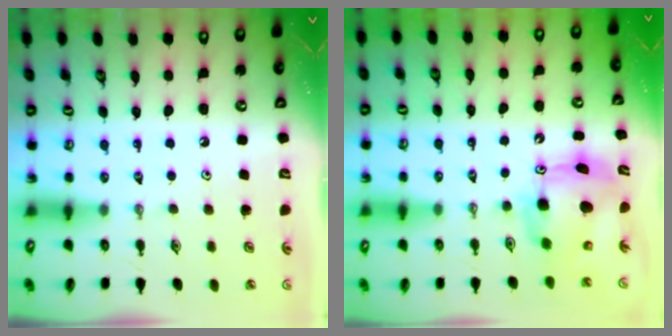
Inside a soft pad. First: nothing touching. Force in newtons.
{"total": 9.8, "press": 9.7, "slide": 0.9}